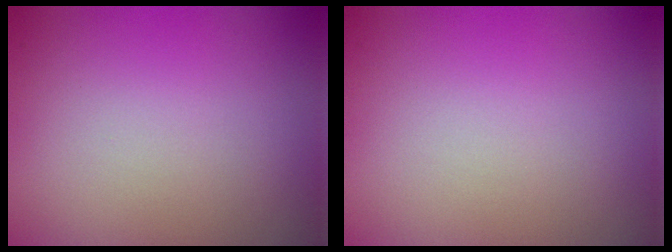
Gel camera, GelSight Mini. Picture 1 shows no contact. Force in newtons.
{"total": 0.0}